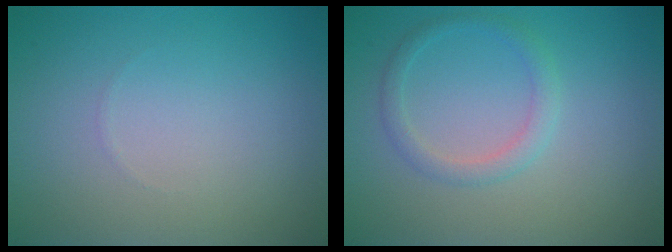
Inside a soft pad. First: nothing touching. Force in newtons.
{"total": 1.9, "press": 1.8, "slide": 0.1}